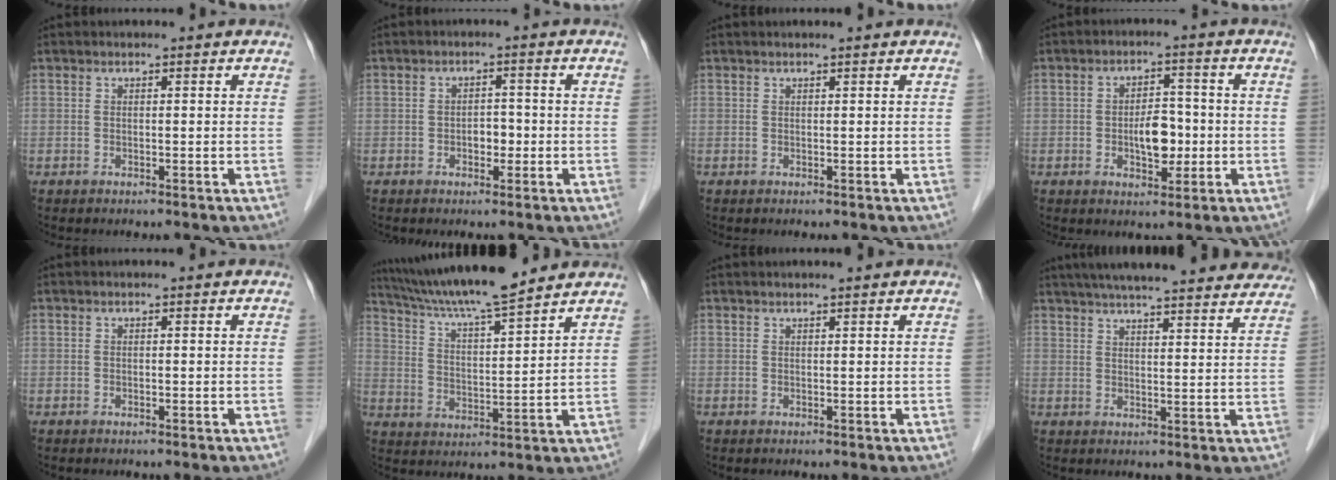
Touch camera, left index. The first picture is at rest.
{"total": 2.3, "force": [-0.7, 1.4, 1.7], "torque": [-0.021, 0.006, -0.009]}
{"total": 0.7, "force": [0.6, -0.1, 0.3], "torque": [-0.008, 0.004, 0.012]}
{"total": 5.3, "force": [-0.9, 2.7, 4.4], "torque": [-0.073, 0.007, -0.012]}
{"total": 0.0}
{"total": 14.8, "force": [13.1, 0.2, 6.9], "torque": [-0.126, 0.016, 0.218]}
{"total": 1.6, "force": [1.4, -0.1, 0.8], "torque": [-0.010, 0.013, 0.024]}
{"total": 28.3, "force": [25.4, 3.9, 12.1], "torque": [-0.192, -0.006, 0.314]}